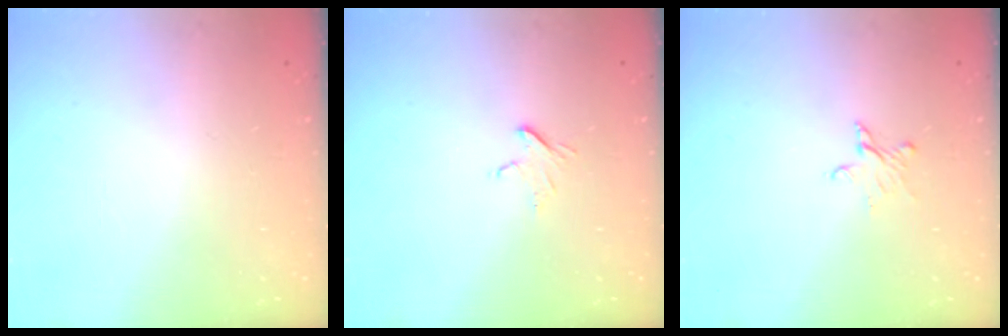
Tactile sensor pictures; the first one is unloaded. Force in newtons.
{"total": 3.6, "press": 3.5, "slide": 0.3}
{"total": 3.3, "press": 3.3, "slide": 0.3}